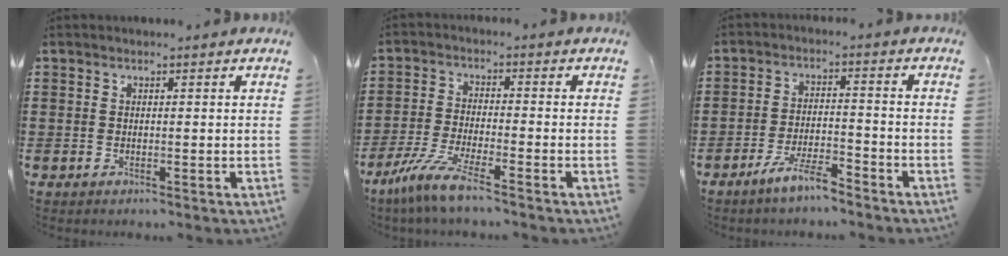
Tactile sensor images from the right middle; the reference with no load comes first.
{"total": 6.6, "force": [-5.2, 0.1, 4.0], "torque": [-0.098, -0.018, -0.105]}
{"total": 5.6, "force": [-4.6, 0.9, 3.0], "torque": [-0.062, -0.001, -0.087]}